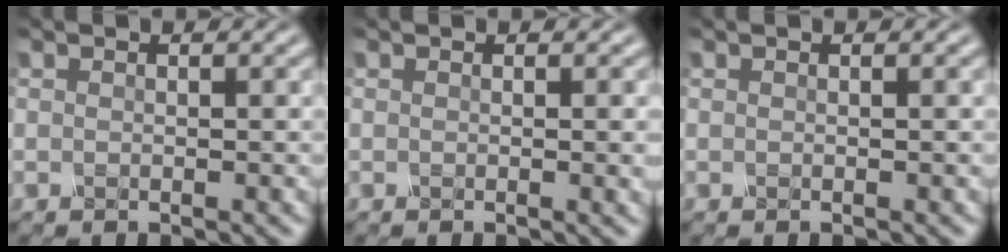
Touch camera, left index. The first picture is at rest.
{"total": 1.9, "force": [0.0, 0.7, 1.8], "torque": [-0.016, 0.001, -0.005]}
{"total": 0.5, "force": [0.0, 0.2, 0.5], "torque": [-0.003, 0.001, -0.002]}